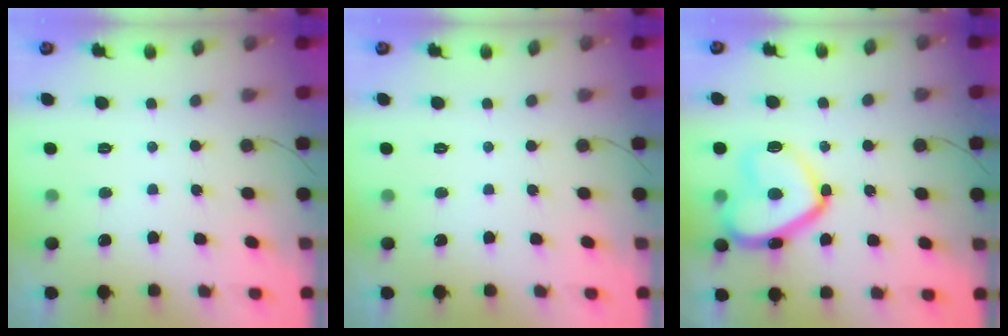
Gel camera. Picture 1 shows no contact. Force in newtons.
{"total": 0.0}
{"total": 15.7, "press": 15.6, "slide": 1.4}